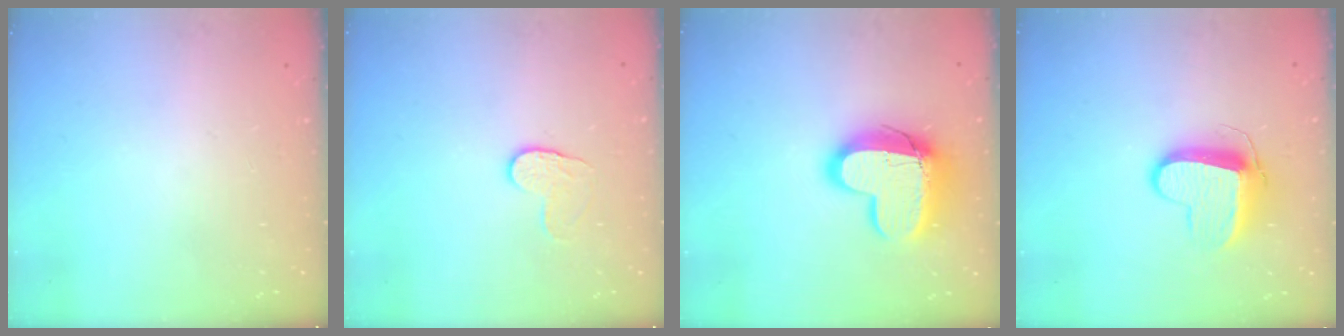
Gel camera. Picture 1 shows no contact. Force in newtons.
{"total": 5.0, "press": 4.9, "slide": 0.5}
{"total": 15.2, "press": 15.2, "slide": 1.4}
{"total": 10.9, "press": 10.8, "slide": 0.6}